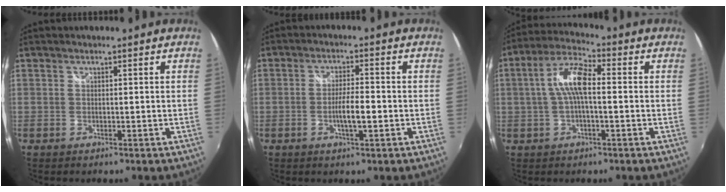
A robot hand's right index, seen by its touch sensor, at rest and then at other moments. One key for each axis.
{"total": 4.7, "fx": -1.4, "fy": 0.7, "fz": 4.5, "tx": -0.083, "ty": 0.001, "tz": -0.022}
{"total": 8.1, "fx": 0.1, "fy": 2.4, "fz": 7.7, "tx": -0.161, "ty": 0.020, "tz": 0.000}